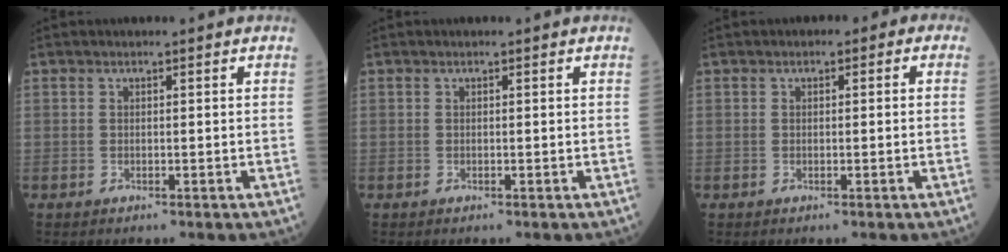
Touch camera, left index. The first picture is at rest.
{"total": 0.0}
{"total": 1.3, "force": [0.1, 1.0, 0.9], "torque": [-0.009, 0.011, -0.005]}